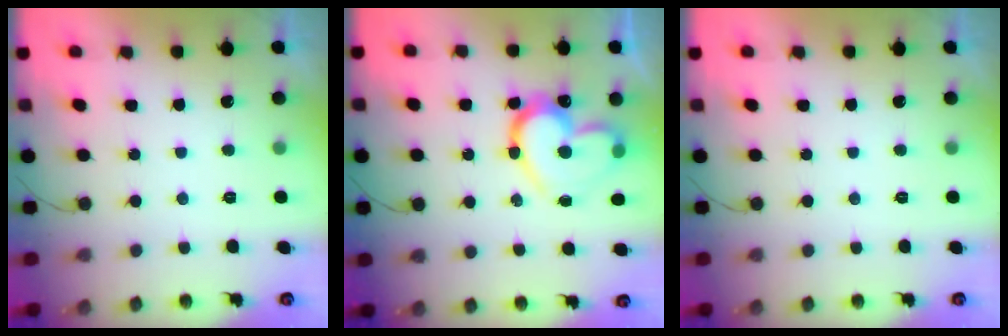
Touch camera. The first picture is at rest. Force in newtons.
{"total": 18.1, "press": 18.1, "slide": 1.5}
{"total": 0.0}